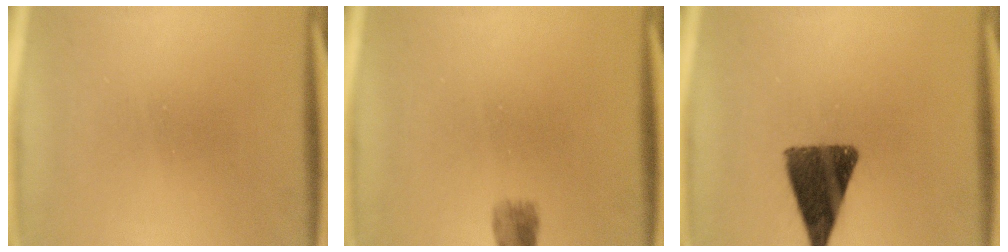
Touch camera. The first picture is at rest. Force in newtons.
{"total": 1.3}
{"total": 11.5}